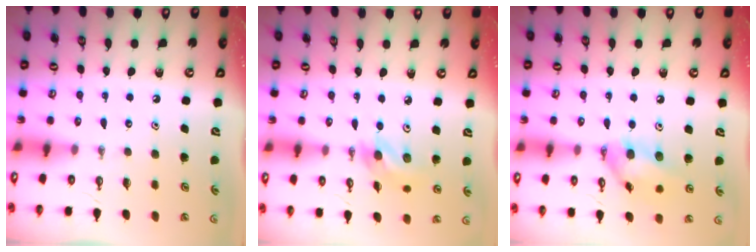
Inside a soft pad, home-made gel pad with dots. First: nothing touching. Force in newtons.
{"total": 8.5, "press": 8.2, "slide": 2.2}
{"total": 12.3, "press": 12.3, "slide": 0.9}